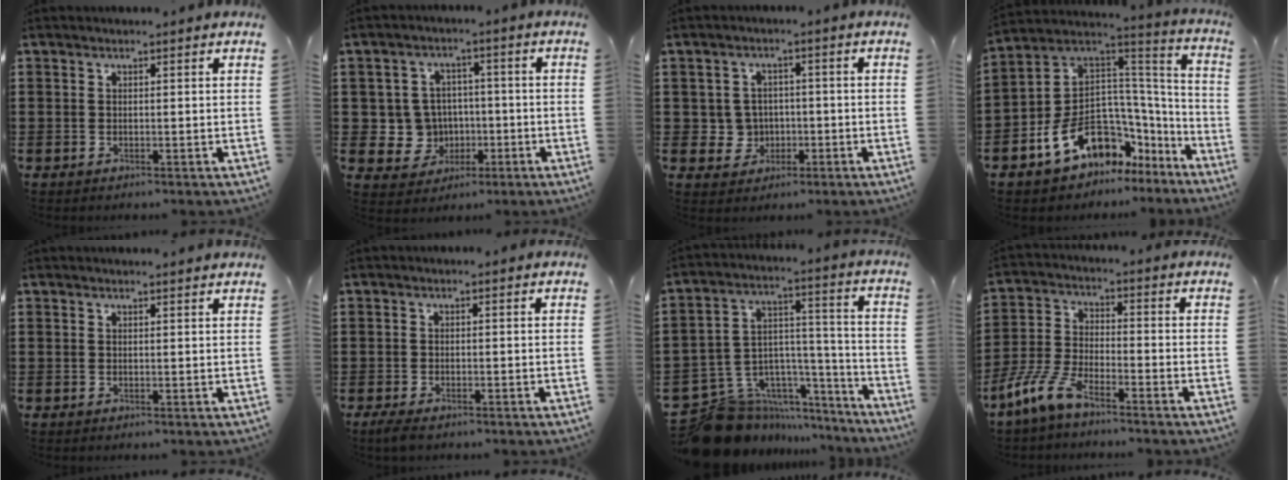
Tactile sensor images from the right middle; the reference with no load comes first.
{"total": 6.1, "force": [-0.7, 5.9, 1.2], "torque": [-0.037, 0.010, -0.009]}
{"total": 4.1, "force": [-0.6, 4.0, 0.7], "torque": [-0.030, 0.007, -0.014]}
{"total": 11.1, "force": [-5.5, 8.1, 5.4], "torque": [-0.130, 0.006, -0.095]}
{"total": 0.8, "force": [0.8, -0.1, 0.1], "torque": [-0.004, -0.005, 0.016]}
{"total": 1.3, "force": [-1.0, 0.4, 0.7], "torque": [-0.029, -0.007, -0.024]}
{"total": 11.7, "force": [-9.8, 6.1, 1.9], "torque": [-0.057, 0.023, -0.181]}
{"total": 7.5, "force": [-5.9, 1.8, 4.3], "torque": [-0.107, -0.007, -0.117]}